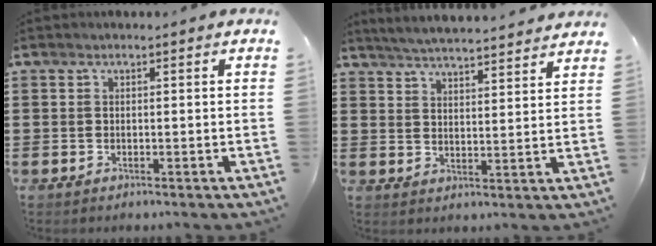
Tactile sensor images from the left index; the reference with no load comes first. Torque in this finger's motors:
{"motor_torque": [1.58, -0.56, 0.31, 0.10]}